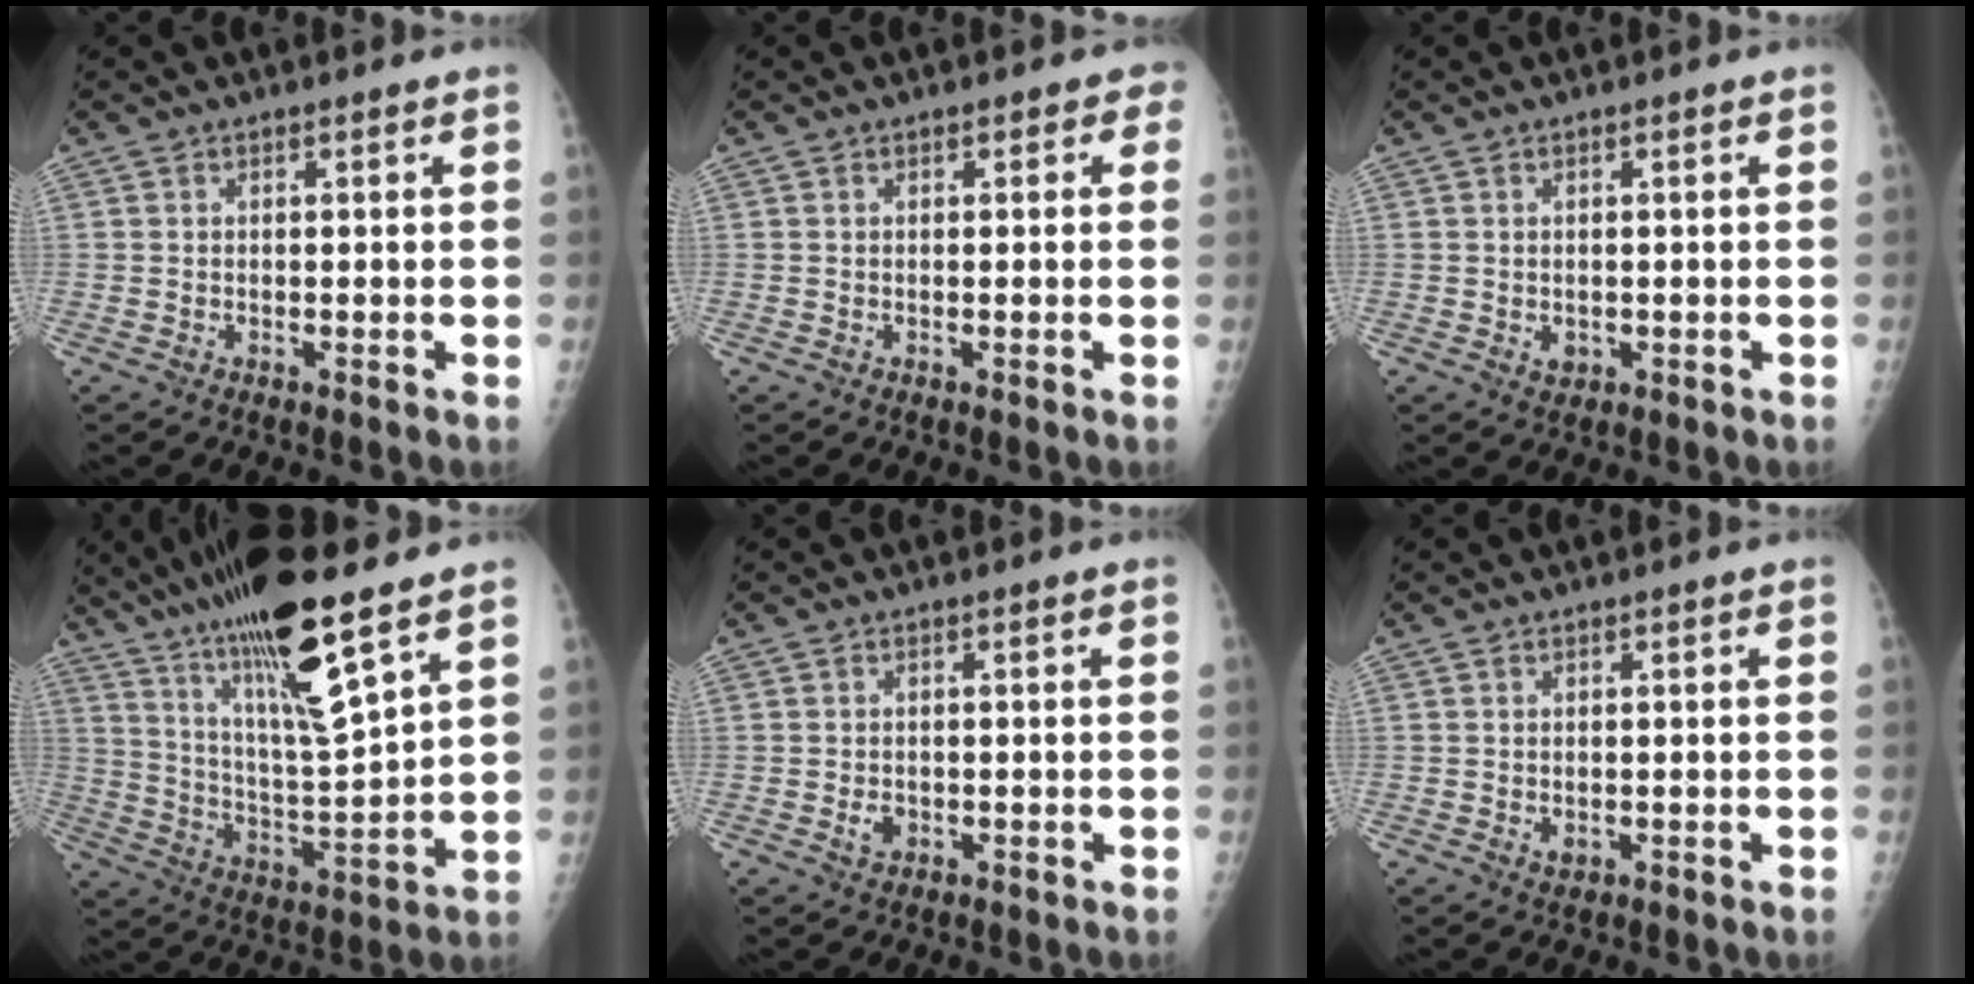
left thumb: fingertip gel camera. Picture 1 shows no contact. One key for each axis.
{"total": 1.8, "fx": 0.8, "fy": 1.2, "fz": 1.2, "tx": 0.005, "ty": 0.003, "tz": 0.004}
{"total": 1.5, "fx": -0.1, "fy": 1.2, "fz": 0.9, "tx": -0.007, "ty": -0.001, "tz": 0.003}
{"total": 20.6, "fx": 13.0, "fy": 3.0, "fz": 15.7, "tx": -0.274, "ty": -0.056, "tz": 0.234}
{"total": 1.8, "fx": -0.4, "fy": 1.4, "fz": 1.0, "tx": -0.011, "ty": 0.001, "tz": -0.003}
{"total": 1.1, "fx": 0.0, "fy": 0.7, "fz": 0.8, "tx": -0.009, "ty": -0.002, "tz": 0.004}